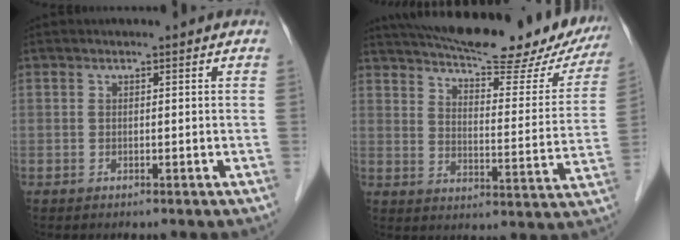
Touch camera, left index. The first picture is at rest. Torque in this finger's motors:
{"motor_torque": [1.14, -1.00, 0.09, 0.03]}